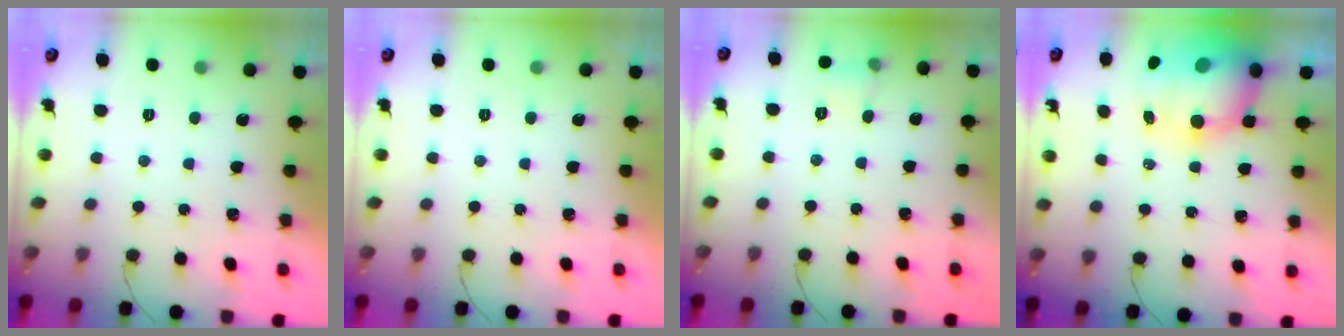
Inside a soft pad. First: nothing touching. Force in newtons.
{"total": 0.0}
{"total": 5.6, "press": 5.2, "slide": 2.0}
{"total": 13.3, "press": 13.0, "slide": 2.7}